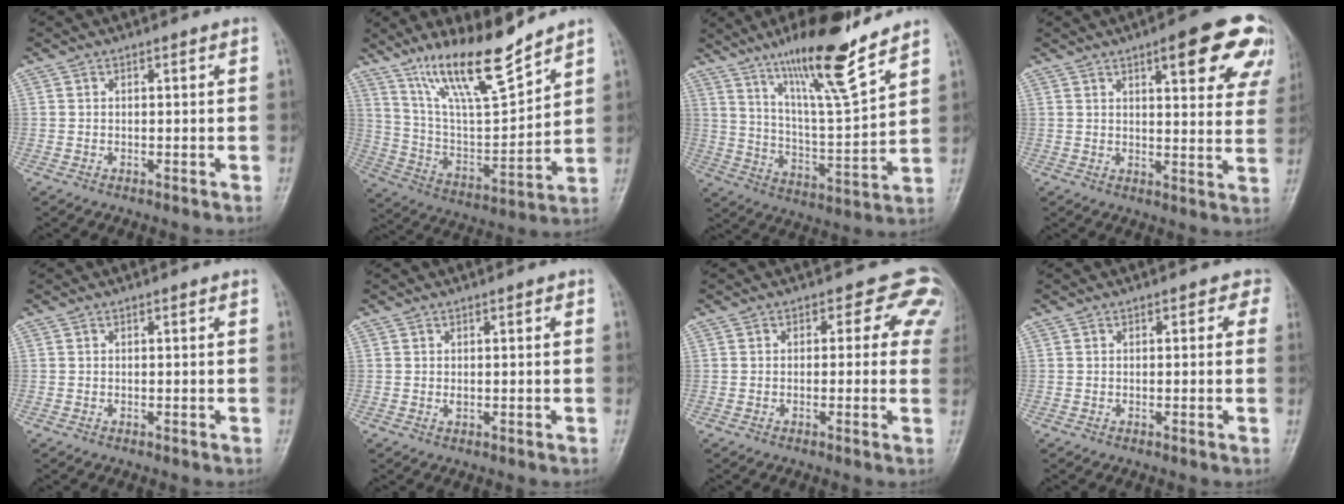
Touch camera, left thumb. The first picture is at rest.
{"total": 16.1, "force": [12.3, 2.9, 10.0], "torque": [-0.159, -0.071, 0.235]}
{"total": 16.8, "force": [12.1, 1.8, 11.5], "torque": [-0.182, -0.073, 0.212]}
{"total": 16.1, "force": [8.6, 4.9, 12.8], "torque": [-0.126, -0.030, 0.099]}
{"total": 0.0}
{"total": 1.1, "force": [0.2, 0.6, 0.9], "torque": [-0.012, -0.002, 0.006]}
{"total": 5.6, "force": [2.9, 4.2, 2.4], "torque": [0.014, -0.005, 0.004]}
{"total": 1.8, "force": [0.7, 1.3, 1.1], "torque": [0.011, 0.004, -0.001]}